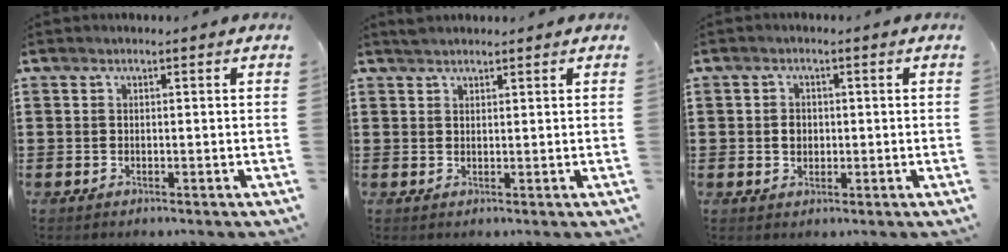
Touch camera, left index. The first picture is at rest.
{"total": 1.4, "force": [1.4, 0.2, 0.3], "torque": [-0.007, 0.000, 0.028]}
{"total": 2.1, "force": [0.0, 1.8, 1.2], "torque": [-0.027, 0.006, -0.001]}